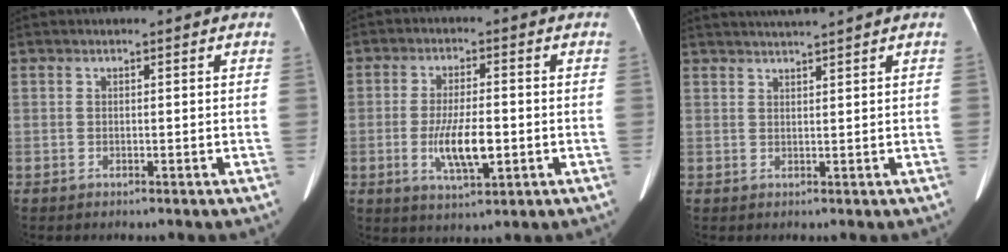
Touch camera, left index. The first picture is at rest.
{"total": 7.8, "force": [-1.7, 2.1, 7.3], "torque": [-0.140, -0.007, -0.027]}
{"total": 3.7, "force": [3.3, -1.1, 1.3], "torque": [-0.016, 0.015, 0.056]}